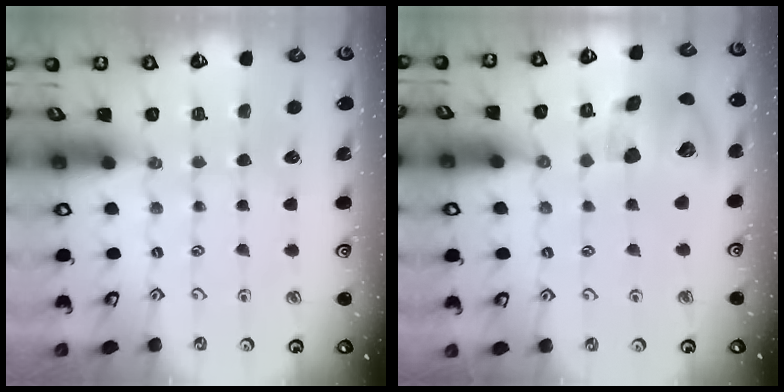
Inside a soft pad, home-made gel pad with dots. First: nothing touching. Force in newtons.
{"total": 15.5, "press": 15.3, "slide": 2.4}